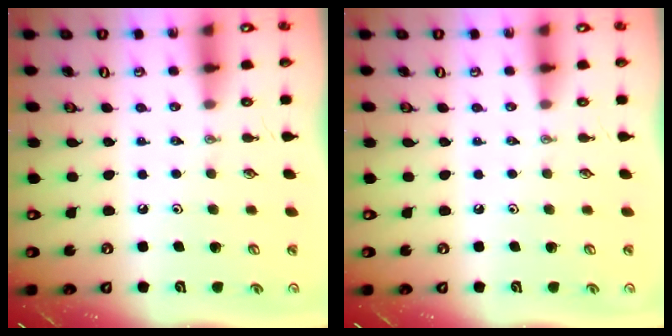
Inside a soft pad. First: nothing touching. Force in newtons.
{"total": 0.0}